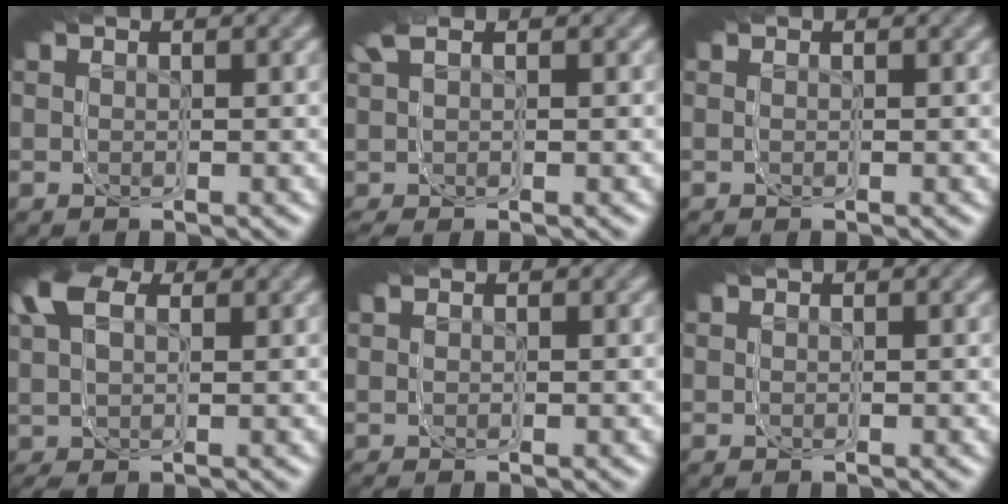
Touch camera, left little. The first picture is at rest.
{"total": 1.4, "force": [1.1, 0.0, 0.8], "torque": [-0.018, 0.023, 0.011]}
{"total": 0.5, "force": [0.2, -0.5, 0.0], "torque": [0.005, 0.006, 0.001]}
{"total": 5.2, "force": [2.2, 3.5, 3.2], "torque": [-0.060, 0.026, 0.018]}
{"total": 0.7, "force": [0.4, -0.5, 0.3], "torque": [-0.003, 0.013, 0.002]}
{"total": 0.0}